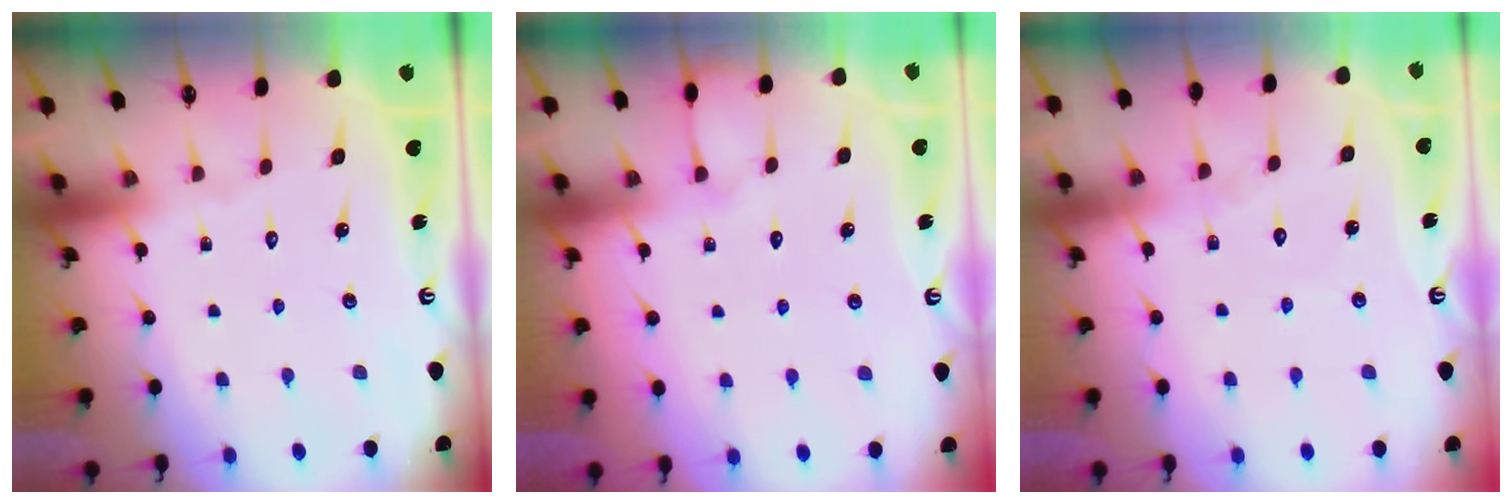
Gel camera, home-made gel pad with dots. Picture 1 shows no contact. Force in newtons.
{"total": 3.0, "press": 3.0, "slide": 0.4}
{"total": 4.5, "press": 4.4, "slide": 0.3}